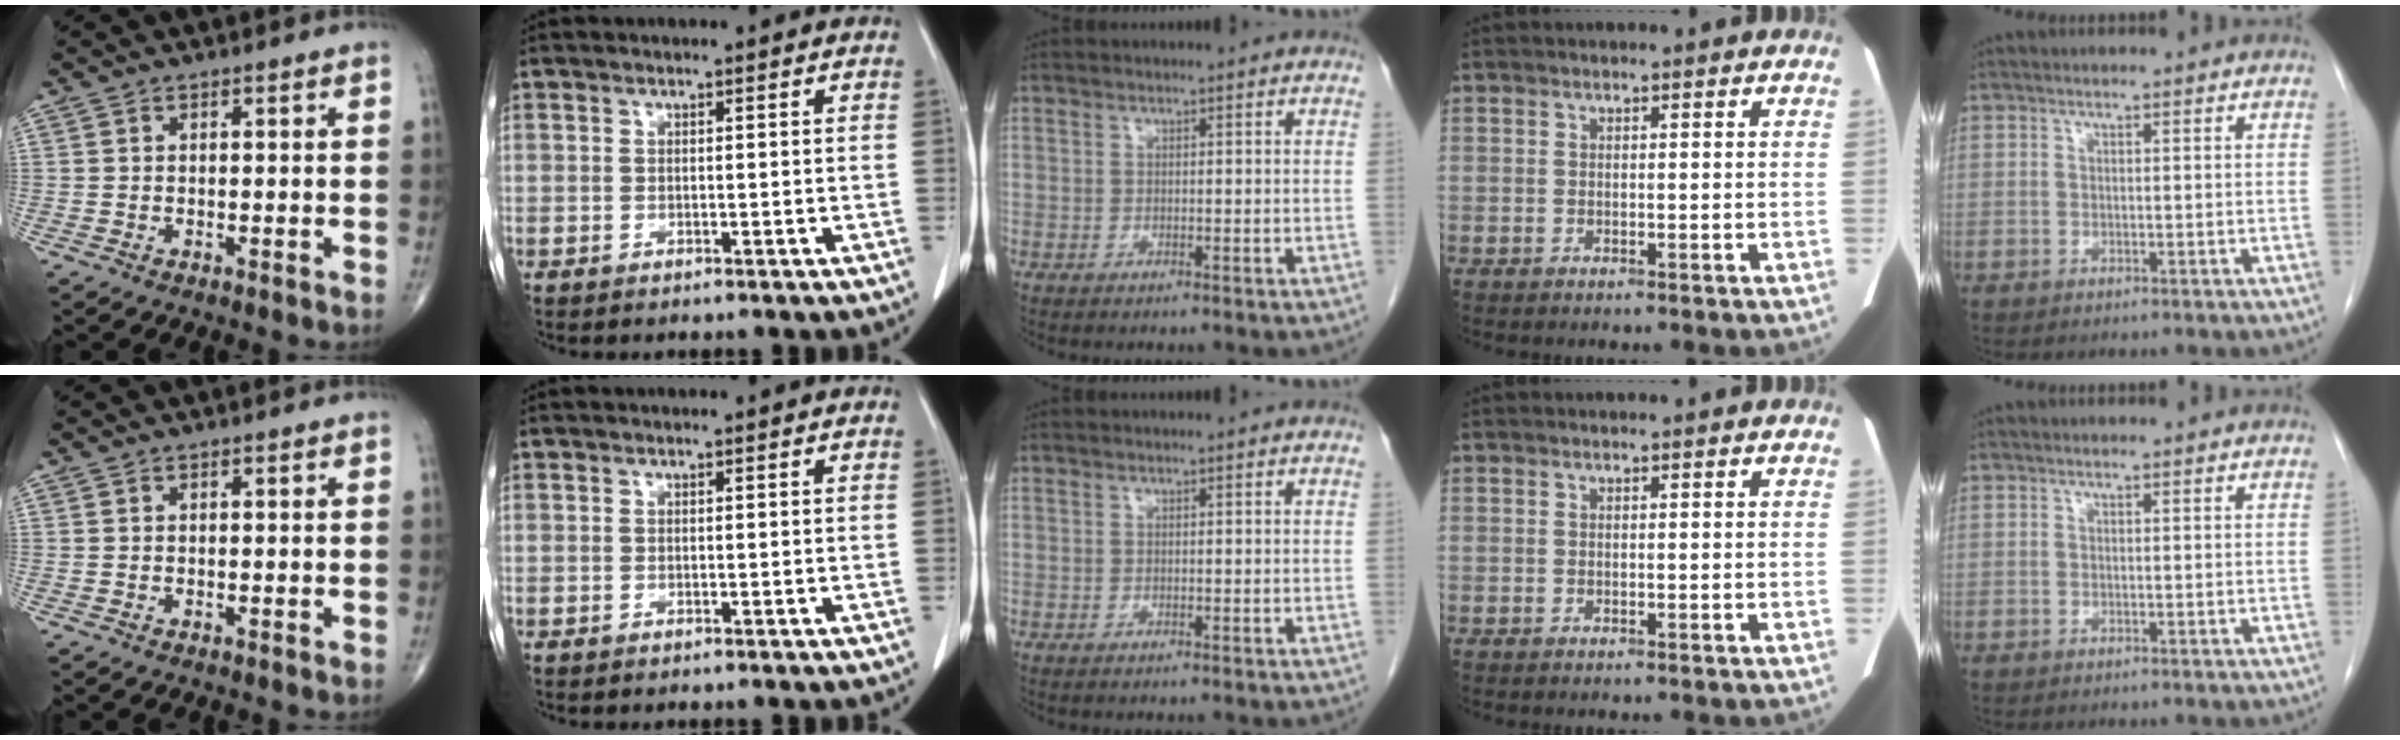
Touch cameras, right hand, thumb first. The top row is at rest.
{}